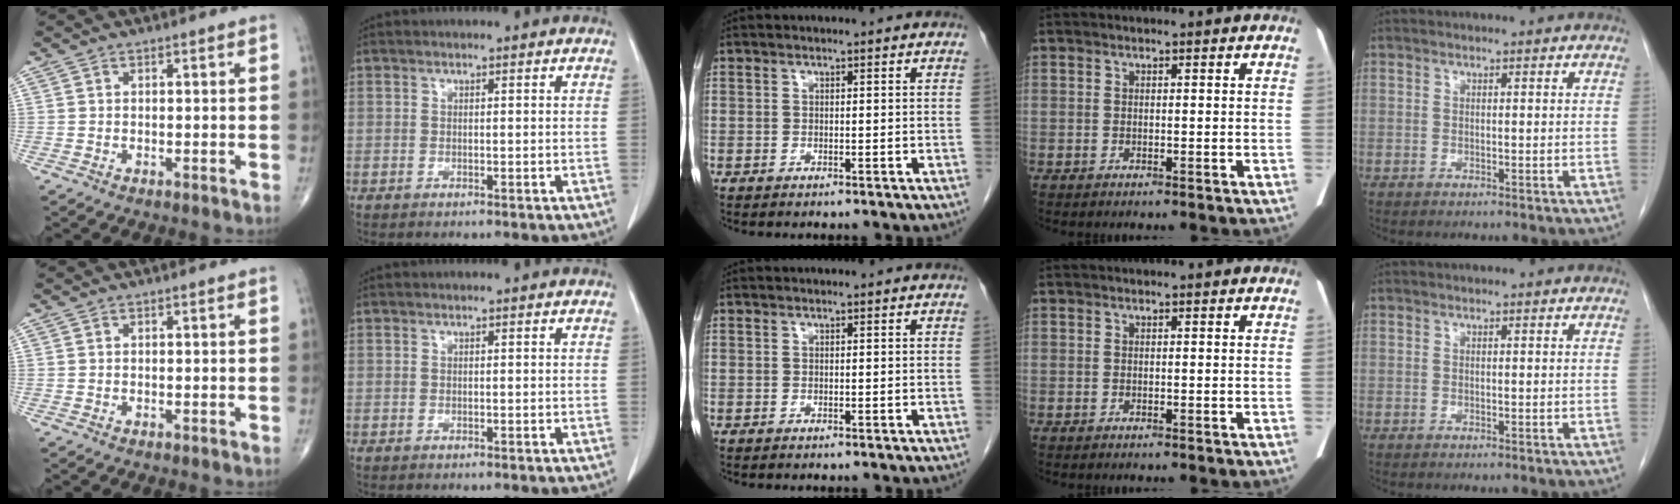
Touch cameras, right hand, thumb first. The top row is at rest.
{}